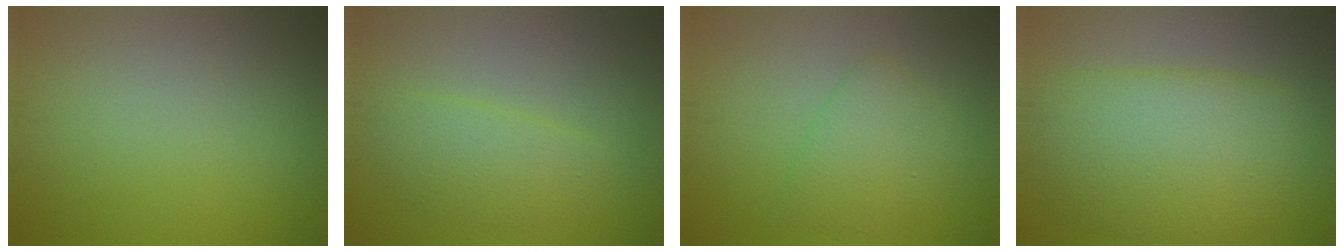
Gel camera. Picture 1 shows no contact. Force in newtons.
{"total": 2.6, "press": 2.6, "slide": 0.1}
{"total": 3.1, "press": 3.0, "slide": 0.3}
{"total": 7.0, "press": 7.0, "slide": 0.3}